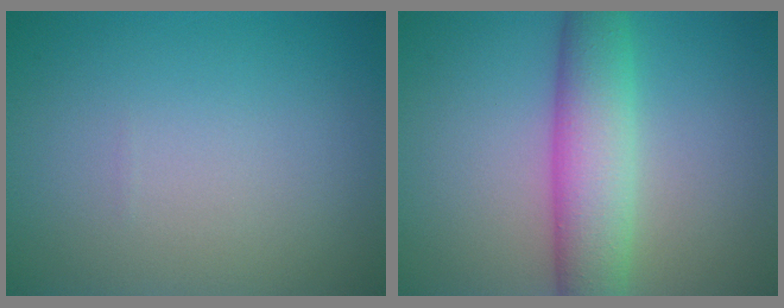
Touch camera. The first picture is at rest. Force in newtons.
{"total": 6.2, "press": 6.2, "slide": 0.1}